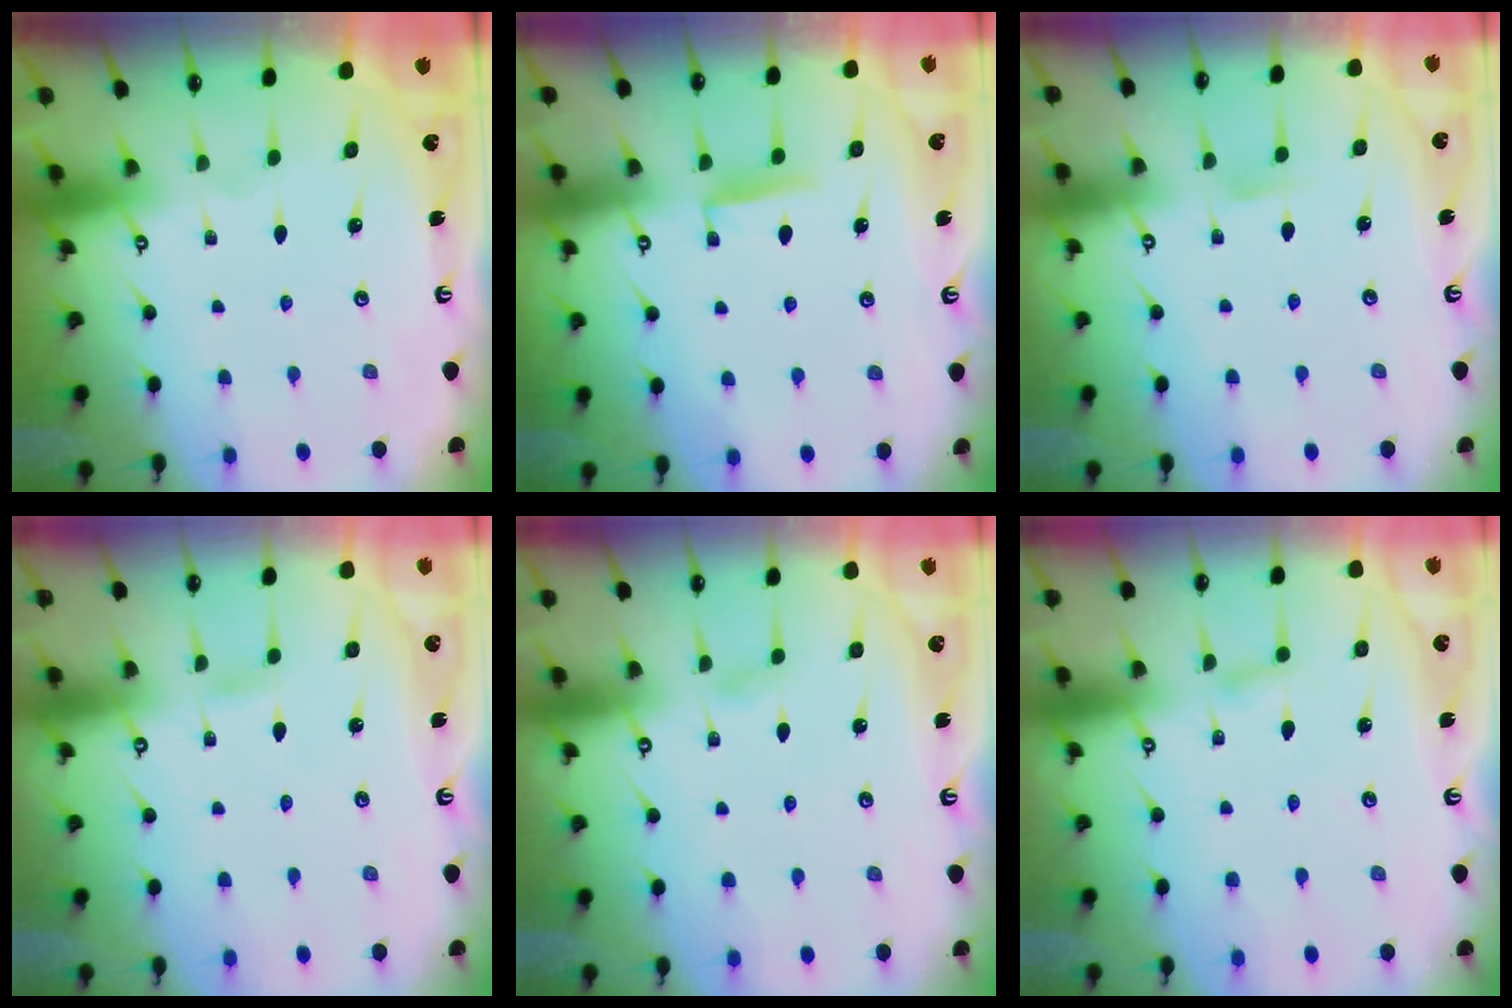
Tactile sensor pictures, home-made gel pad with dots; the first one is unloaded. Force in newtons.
{"total": 5.6, "press": 5.5, "slide": 0.7}
{"total": 3.6, "press": 3.5, "slide": 0.6}
{"total": 0.5, "press": 0.5, "slide": 0.1}
{"total": 2.6, "press": 2.6, "slide": 0.4}
{"total": 1.8, "press": 1.8, "slide": 0.2}